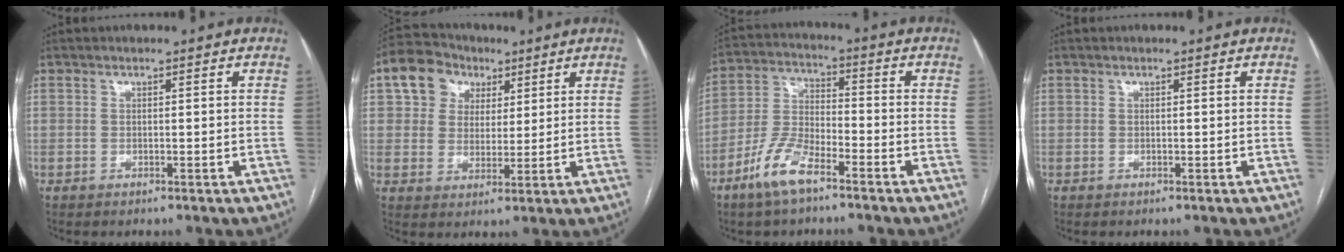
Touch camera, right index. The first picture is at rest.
{"total": 8.3, "force": [3.8, 6.9, 2.7], "torque": [-0.056, 0.035, 0.067]}
{"total": 8.7, "force": [-5.6, 2.9, 6.0], "torque": [-0.136, -0.002, -0.114]}
{"total": 0.0}